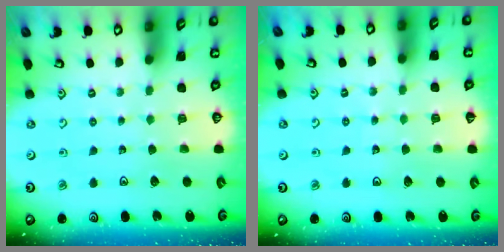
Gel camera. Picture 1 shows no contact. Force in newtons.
{"total": 2.9, "press": 2.9, "slide": 0.3}